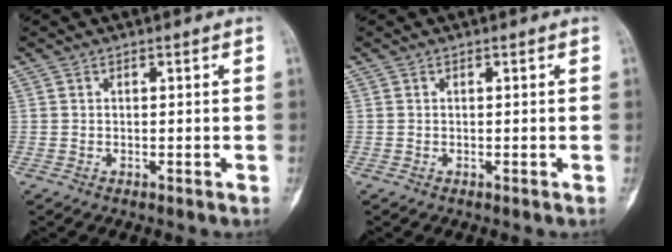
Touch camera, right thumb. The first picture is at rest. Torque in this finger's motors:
{"motor_torque": [0.00, 0.00, 0.03, -0.02, 0.00]}